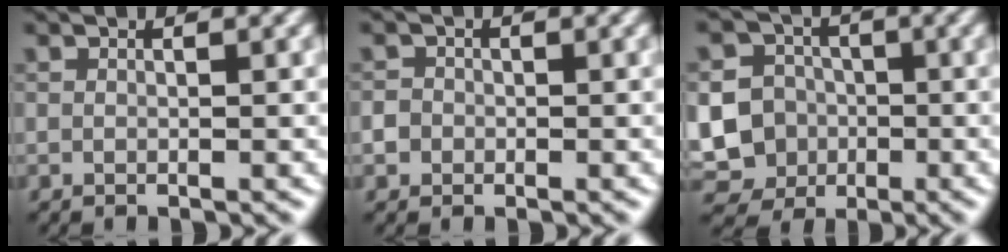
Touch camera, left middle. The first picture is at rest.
{"total": 1.6, "force": [-0.4, 1.4, 0.5], "torque": [-0.004, 0.007, -0.010]}
{"total": 13.3, "force": [-3.1, 12.4, 3.9], "torque": [-0.123, -0.015, -0.073]}